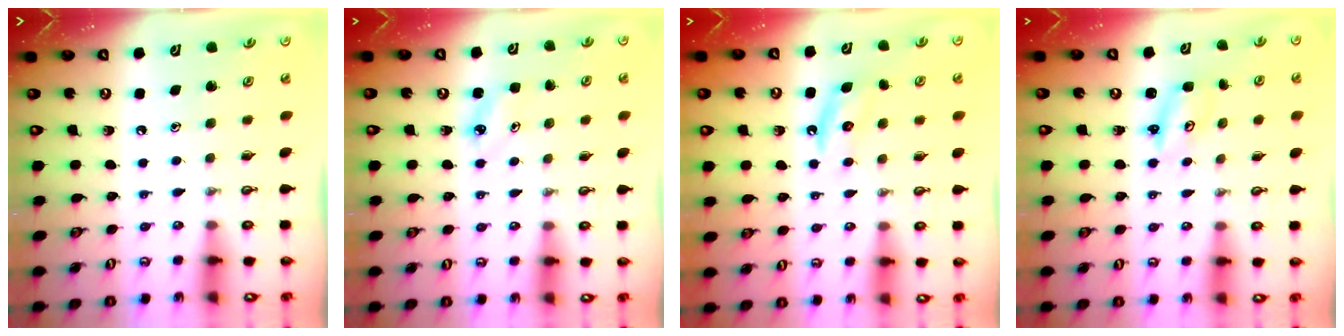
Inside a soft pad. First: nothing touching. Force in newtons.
{"total": 3.9, "press": 3.8, "slide": 0.4}
{"total": 5.1, "press": 5.0, "slide": 0.9}
{"total": 2.6, "press": 2.6, "slide": 0.2}